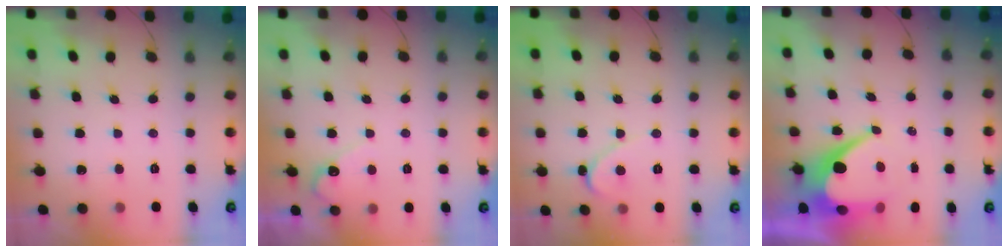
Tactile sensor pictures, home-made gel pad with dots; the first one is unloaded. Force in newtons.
{"total": 3.6, "press": 3.6, "slide": 0.3}
{"total": 1.7, "press": 1.7, "slide": 0.2}
{"total": 10.9, "press": 10.9, "slide": 0.9}